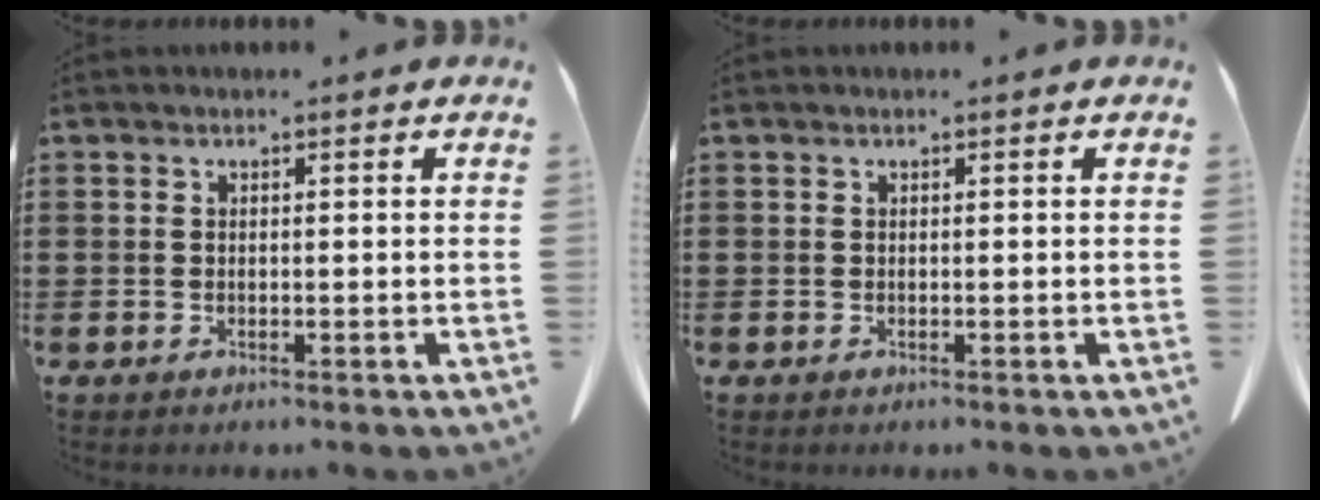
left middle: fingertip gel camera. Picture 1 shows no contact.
{"total": 0.0}